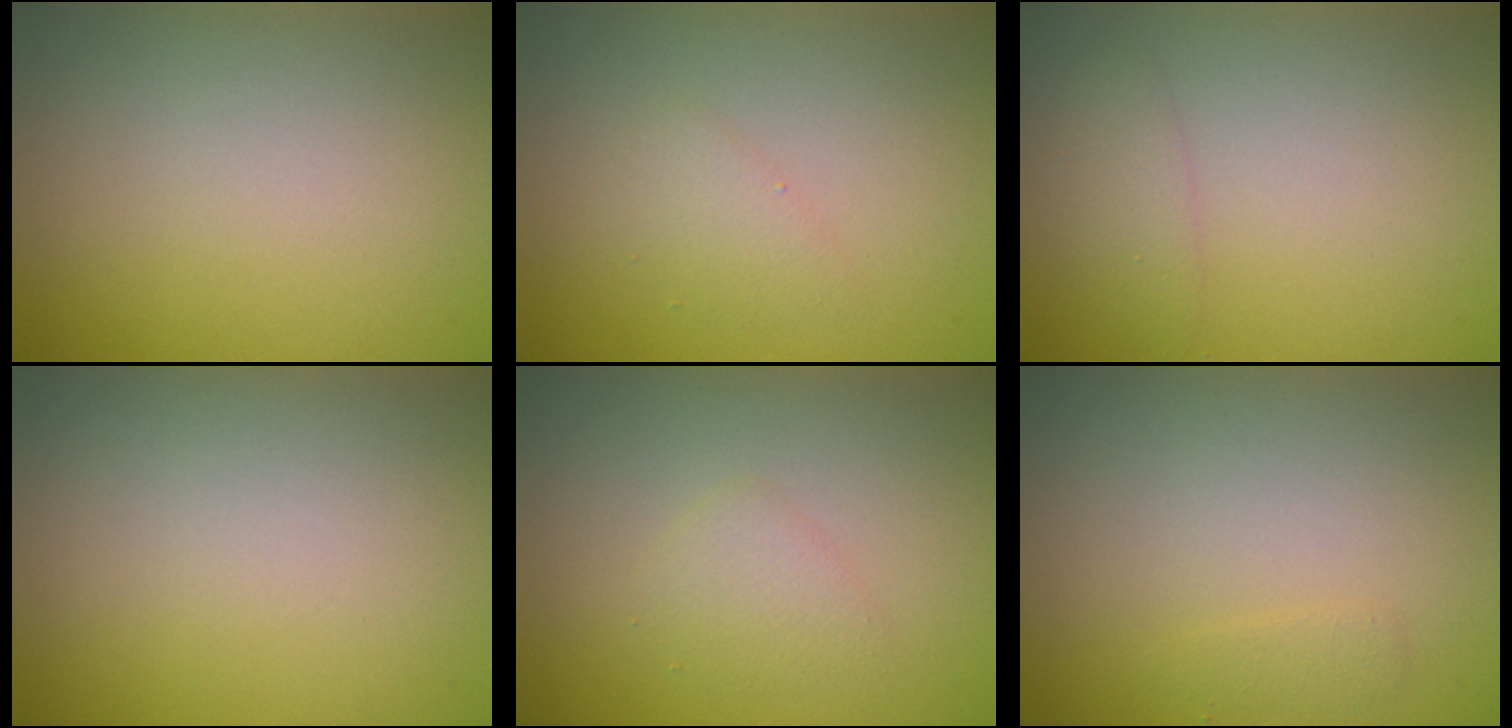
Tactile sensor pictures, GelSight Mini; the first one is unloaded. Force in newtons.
{"total": 1.4, "press": 1.4, "slide": 0.1}
{"total": 1.4, "press": 1.4, "slide": 0.1}
{"total": 0.0}
{"total": 1.5, "press": 1.5, "slide": 0.1}
{"total": 0.7, "press": 0.7, "slide": 0.1}